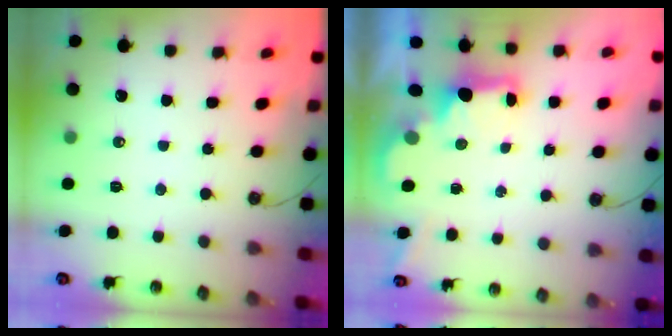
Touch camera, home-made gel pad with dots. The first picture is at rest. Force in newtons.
{"total": 2.1, "press": 1.9, "slide": 0.8}